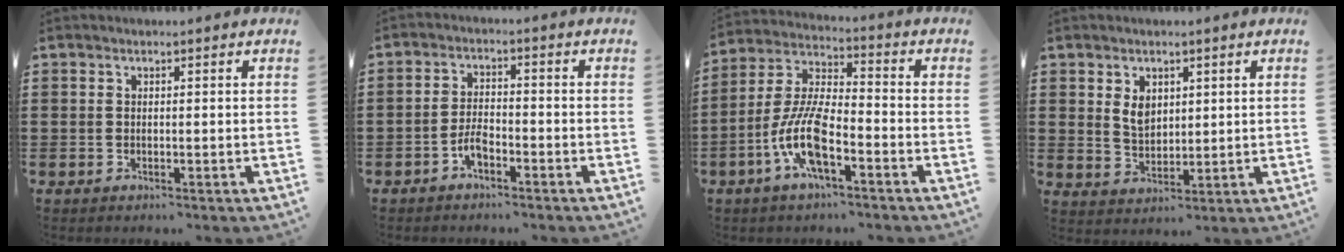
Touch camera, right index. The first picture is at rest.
{"total": 3.4, "force": [-2.2, 1.4, 2.3], "torque": [-0.057, 0.002, -0.045]}
{"total": 10.3, "force": [-4.4, 3.5, 8.6], "torque": [-0.203, -0.004, -0.087]}
{"total": 3.8, "force": [1.5, 2.7, 2.3], "torque": [-0.045, 0.006, 0.026]}